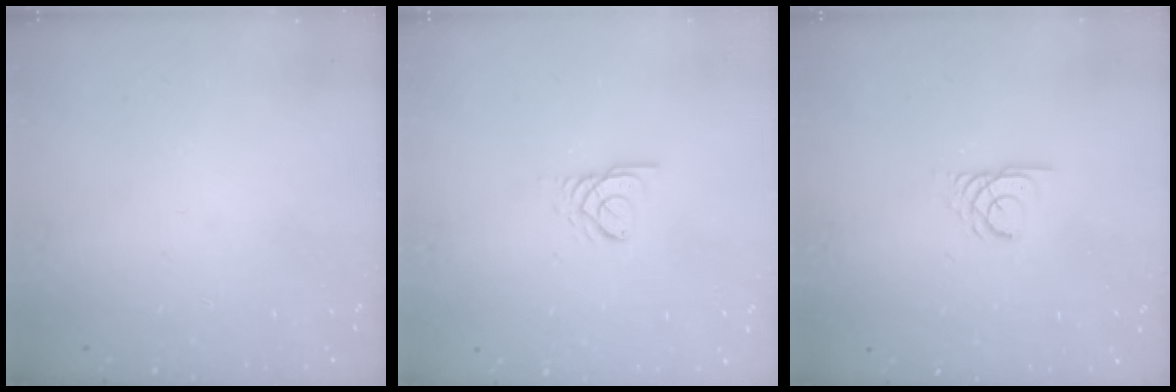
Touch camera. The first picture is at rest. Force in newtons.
{"total": 2.4, "press": 2.4, "slide": 0.1}
{"total": 2.3, "press": 2.3, "slide": 0.1}